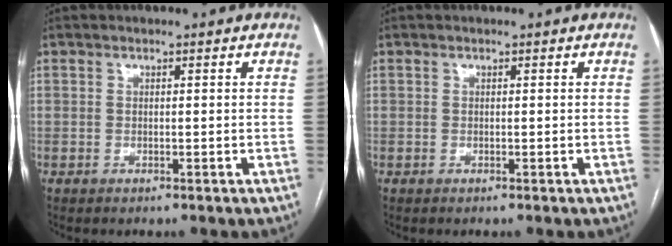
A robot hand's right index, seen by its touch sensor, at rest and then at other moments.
{"total": 0.0}